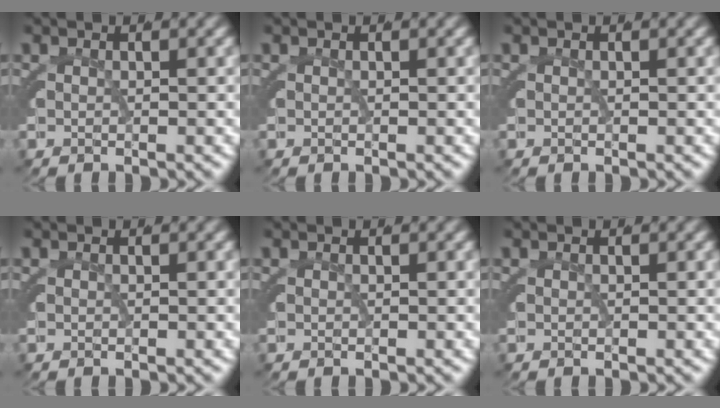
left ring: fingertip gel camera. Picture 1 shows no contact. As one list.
[{"total": 0.0}, {"total": 0.0}, {"total": 0.0}, {"total": 0.0}, {"total": 0.0}]